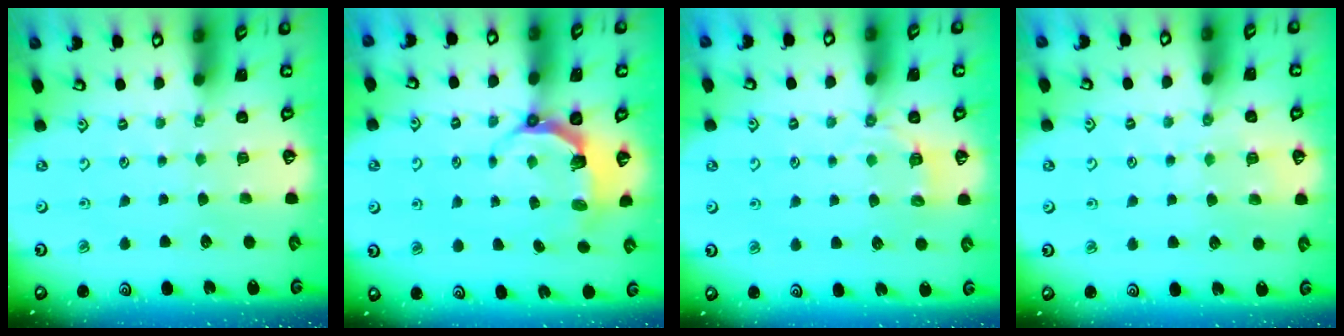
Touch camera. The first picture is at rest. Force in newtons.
{"total": 5.0, "press": 3.4, "slide": 3.6}
{"total": 3.7, "press": 2.9, "slide": 2.2}
{"total": 4.9, "press": 4.8, "slide": 0.6}